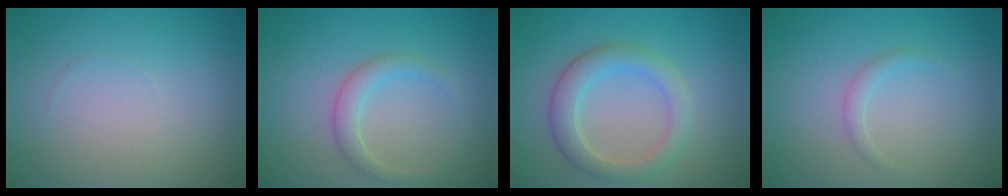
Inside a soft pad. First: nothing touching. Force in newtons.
{"total": 2.1, "press": 2.1, "slide": 0.1}
{"total": 3.7, "press": 3.7, "slide": 0.3}
{"total": 1.0, "press": 1.0, "slide": 0.1}